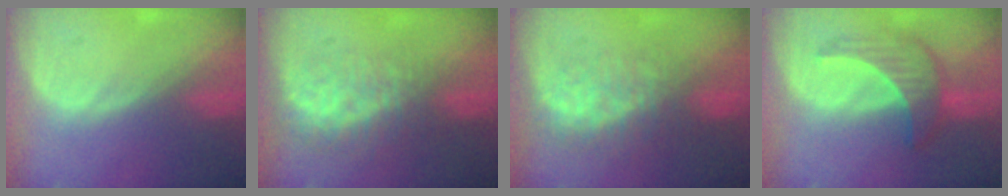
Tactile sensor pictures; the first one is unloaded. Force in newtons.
{"total": 8.3, "press": 7.2, "slide": 4.1}
{"total": 7.6, "press": 7.4, "slide": 1.9}
{"total": 7.0, "press": 6.6, "slide": 2.2}